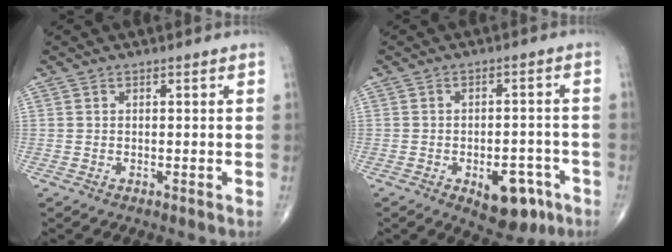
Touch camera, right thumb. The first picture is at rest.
{"total": 9.4, "force": [-4.3, 5.0, 6.8], "torque": [-0.063, 0.023, -0.049]}